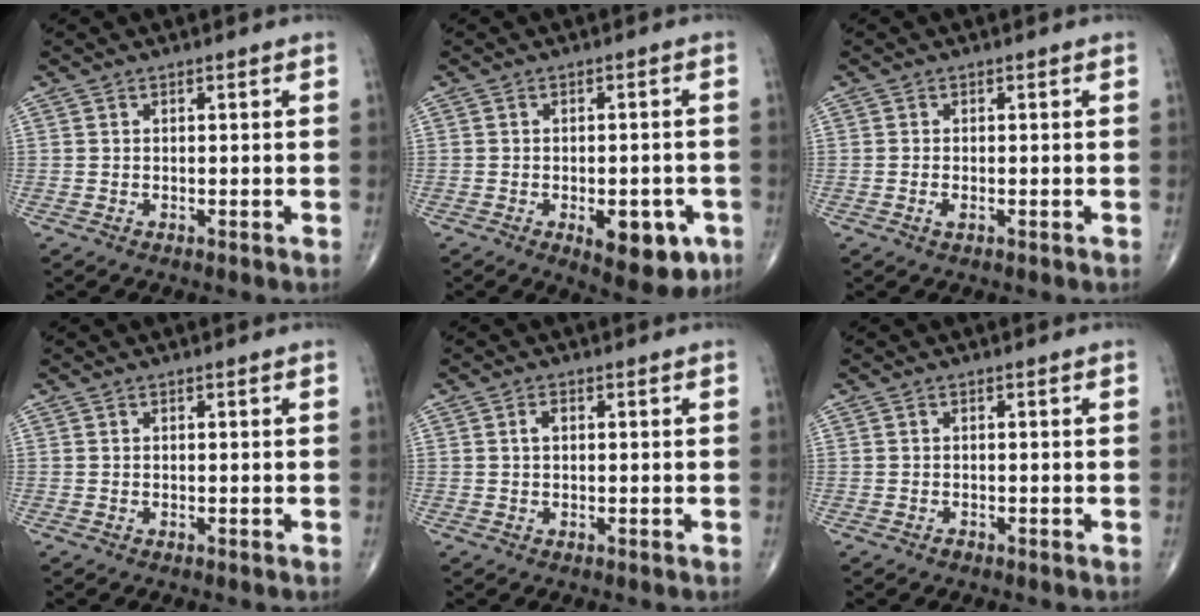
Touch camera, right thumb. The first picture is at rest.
{"total": 10.1, "force": [-3.9, 4.9, 7.9], "torque": [-0.079, 0.006, -0.042]}
{"total": 1.2, "force": [-0.4, 0.6, 1.0], "torque": [-0.021, -0.001, -0.008]}
{"total": 0.0}
{"total": 1.8, "force": [0.3, 1.1, 1.4], "torque": [-0.027, 0.006, 0.006]}
{"total": 0.6, "force": [-0.4, 0.4, 0.2], "torque": [0.000, 0.000, -0.010]}